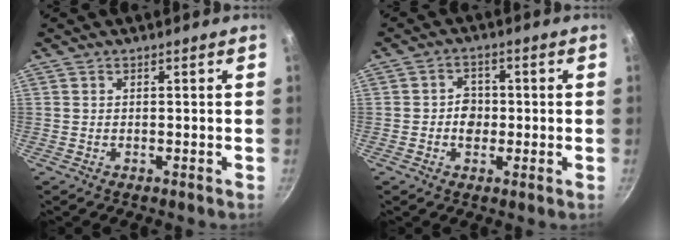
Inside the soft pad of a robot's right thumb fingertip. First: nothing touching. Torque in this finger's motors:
{"motor_torque": [0.22, 0.04, 0.41, -0.25, 0.03]}